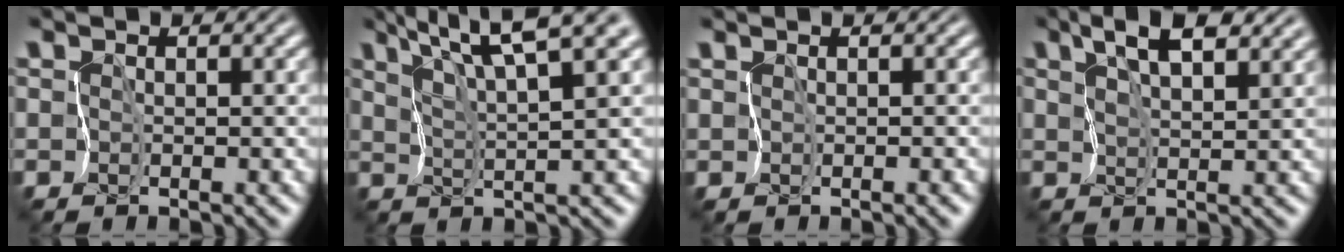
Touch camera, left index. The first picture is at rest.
{"total": 6.6, "force": [4.6, 0.9, 4.7], "torque": [-0.077, 0.013, 0.070]}
{"total": 1.7, "force": [0.7, 0.6, 1.4], "torque": [-0.019, 0.007, 0.013]}
{"total": 4.5, "force": [3.0, 1.3, 3.1], "torque": [-0.058, 0.007, 0.050]}